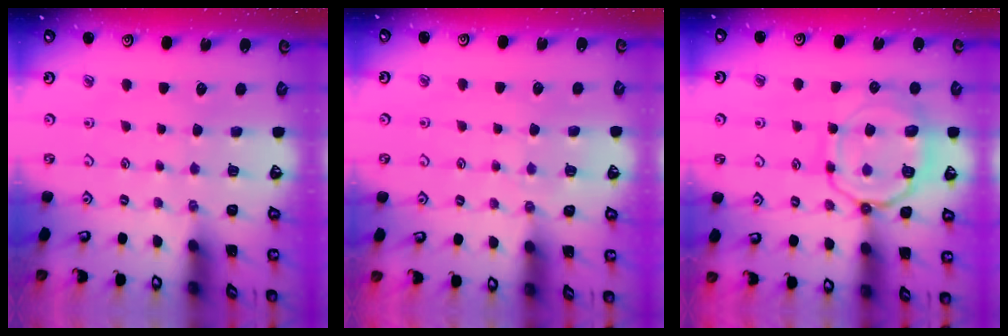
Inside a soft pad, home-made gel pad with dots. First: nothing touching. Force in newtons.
{"total": 2.5, "press": 2.5, "slide": 0.4}
{"total": 12.6, "press": 12.6, "slide": 1.4}